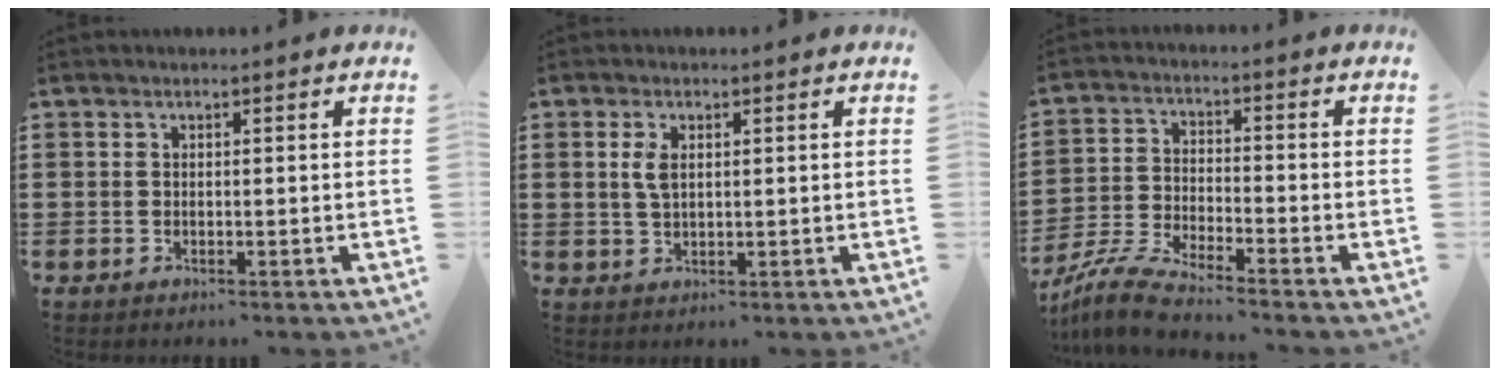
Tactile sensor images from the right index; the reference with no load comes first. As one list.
[{"total": 3.0, "force": [0.7, 1.4, 2.6], "torque": [-0.057, 0.009, 0.010]}, {"total": 6.4, "force": [-6.1, -0.3, 1.9], "torque": [-0.060, -0.011, -0.124]}]